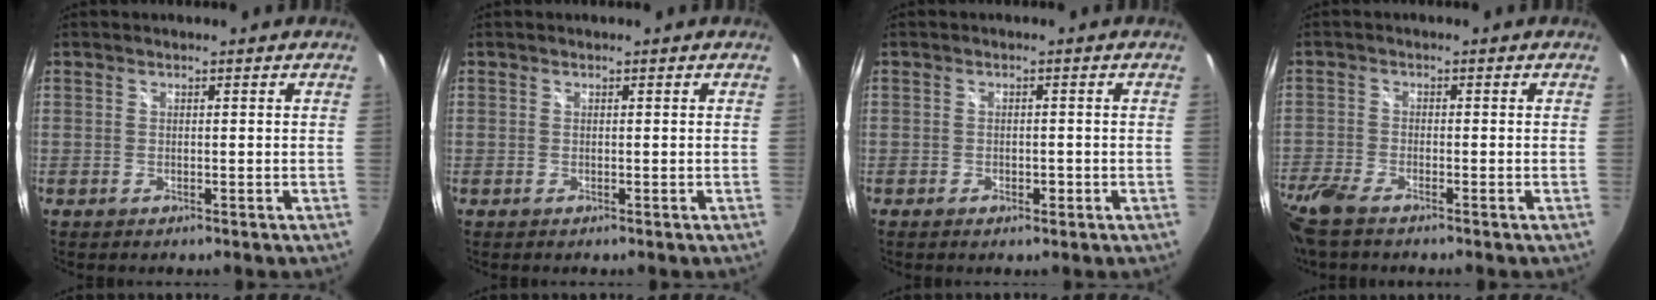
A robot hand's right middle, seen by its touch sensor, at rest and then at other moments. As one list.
[{"total": 0.0}, {"total": 1.9, "force": [-1.0, 1.2, 1.1], "torque": [-0.018, -0.003, -0.013]}, {"total": 8.9, "force": [-6.7, 2.7, 5.1], "torque": [-0.138, -0.034, -0.131]}]